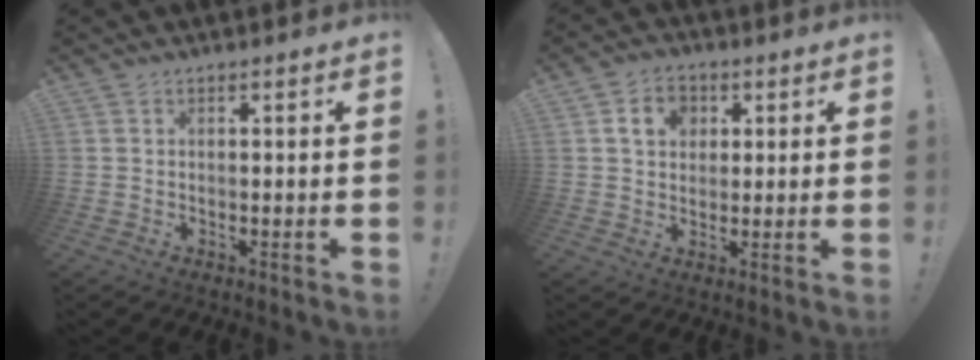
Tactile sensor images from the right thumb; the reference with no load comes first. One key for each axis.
{"total": 8.2, "fx": 2.7, "fy": 6.5, "fz": 4.1, "tx": -0.054, "ty": 0.001, "tz": 0.050}